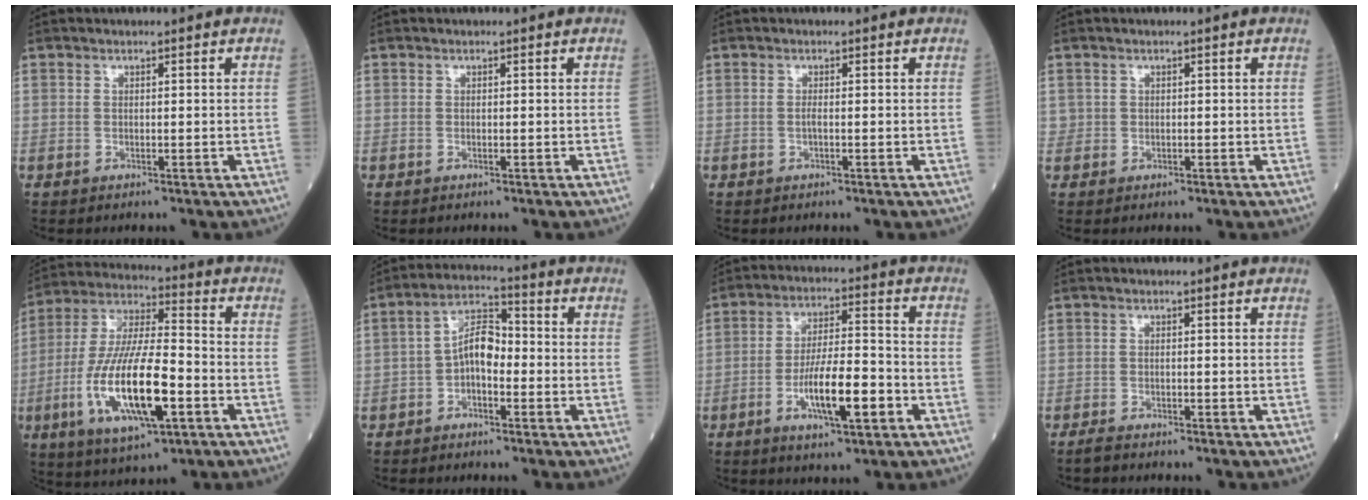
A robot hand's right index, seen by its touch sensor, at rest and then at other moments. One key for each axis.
{"total": 0.0}
{"total": 0.6, "fx": -0.2, "fy": 0.0, "fz": 0.5, "tx": -0.012, "ty": 0.000, "tz": -0.005}
{"total": 0.6, "fx": 0.1, "fy": 0.6, "fz": 0.0, "tx": 0.007, "ty": 0.005, "tz": 0.000}
{"total": 17.7, "fx": -5.2, "fy": 4.3, "fz": 16.3, "tx": -0.333, "ty": -0.013, "tz": -0.091}
{"total": 6.3, "fx": -1.3, "fy": 2.9, "fz": 5.4, "tx": -0.098, "ty": 0.024, "tz": -0.028}
{"total": 10.2, "fx": -3.7, "fy": 2.0, "fz": 9.2, "tx": -0.168, "ty": 0.001, "tz": -0.062}
{"total": 1.6, "fx": -1.5, "fy": 0.2, "fz": 0.6, "tx": -0.017, "ty": -0.005, "tz": -0.025}